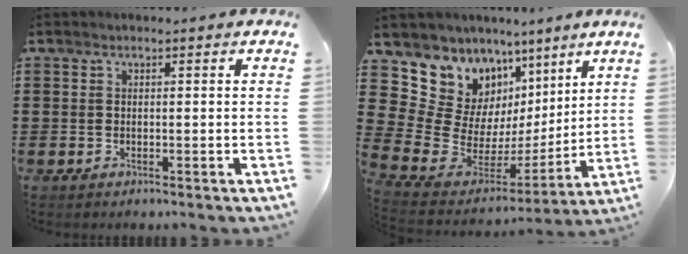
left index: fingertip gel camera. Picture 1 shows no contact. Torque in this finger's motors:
{"motor_torque": [1.64, -0.50, 0.79, 0.12]}